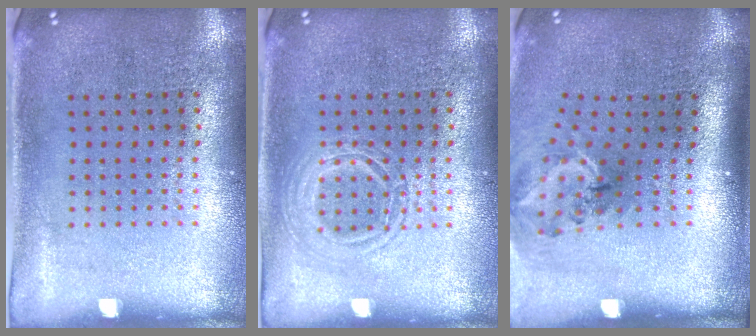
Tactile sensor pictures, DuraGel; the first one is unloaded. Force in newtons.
{"total": 2.0, "press": 2.0, "slide": 0.3}
{"total": 1.7, "press": 1.2, "slide": 1.2}